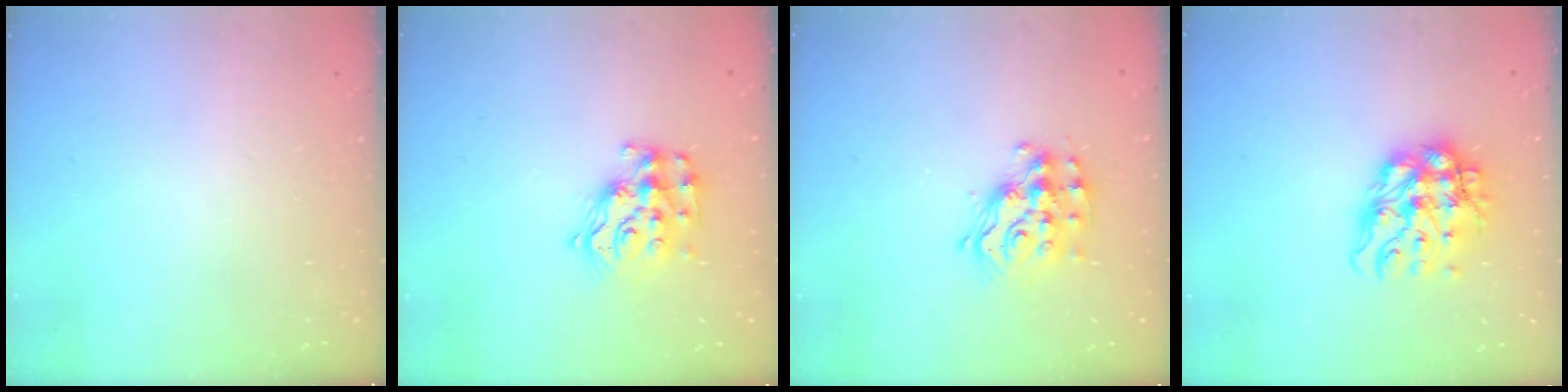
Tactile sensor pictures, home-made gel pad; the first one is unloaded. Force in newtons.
{"total": 13.4, "press": 13.3, "slide": 0.8}
{"total": 13.4, "press": 13.3, "slide": 0.9}
{"total": 15.5, "press": 15.4, "slide": 1.5}